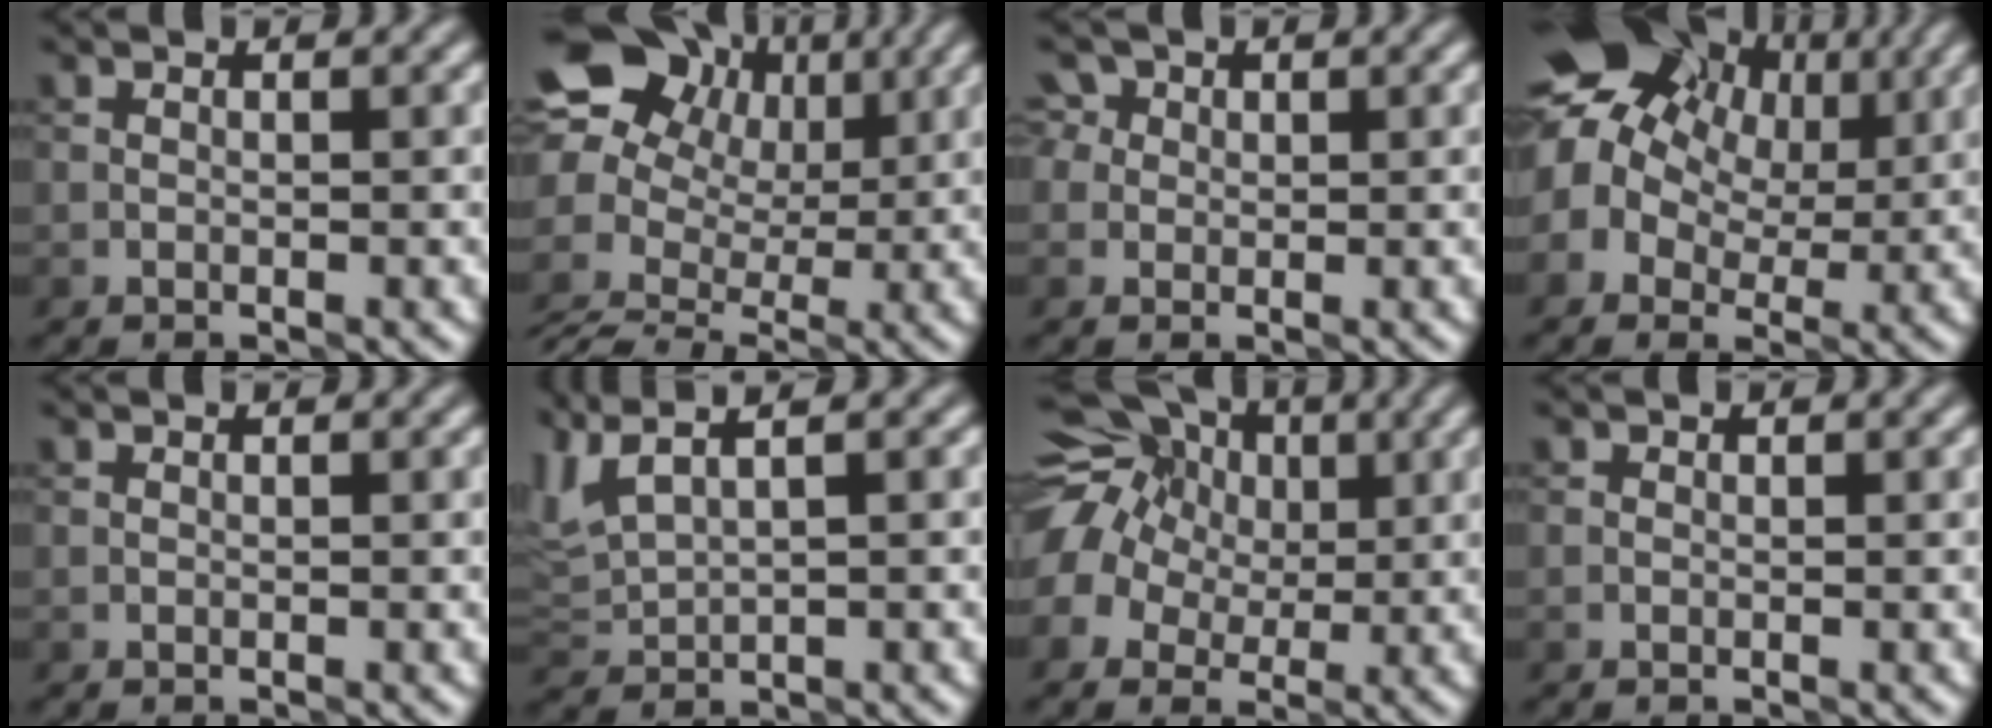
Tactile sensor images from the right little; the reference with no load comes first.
{"total": 12.7, "force": [1.6, 10.6, 6.8], "torque": [-0.148, 0.011, 0.032]}
{"total": 3.0, "force": [1.4, 2.5, 1.1], "torque": [0.003, 0.024, -0.005]}
{"total": 12.7, "force": [4.6, 9.3, 7.3], "torque": [-0.127, 0.040, 0.065]}
{"total": 0.0}
{"total": 3.6, "force": [2.6, 0.9, 2.3], "torque": [-0.068, 0.020, 0.063]}
{"total": 13.9, "force": [4.8, 11.1, 6.8], "torque": [-0.152, 0.049, 0.056]}
{"total": 0.0}